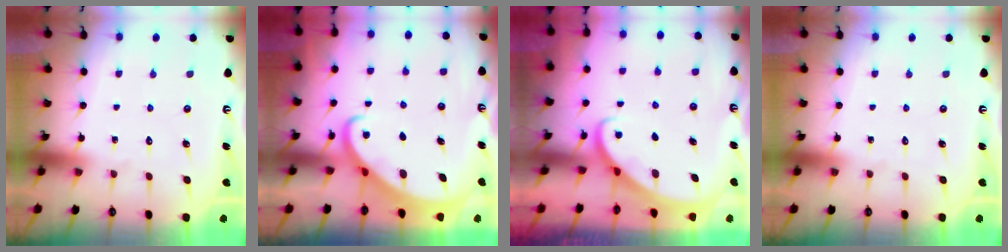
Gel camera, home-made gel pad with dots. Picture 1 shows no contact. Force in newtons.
{"total": 2.2, "press": 2.2, "slide": 0.3}
{"total": 2.7, "press": 2.7, "slide": 0.2}
{"total": 0.0}